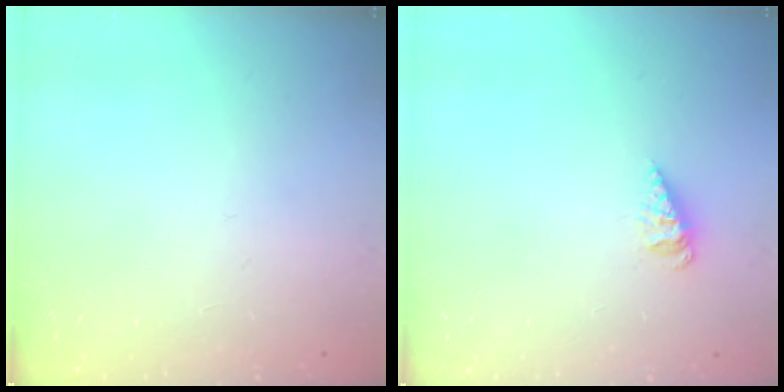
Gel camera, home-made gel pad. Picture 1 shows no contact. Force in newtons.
{"total": 2.8, "press": 2.8, "slide": 0.2}